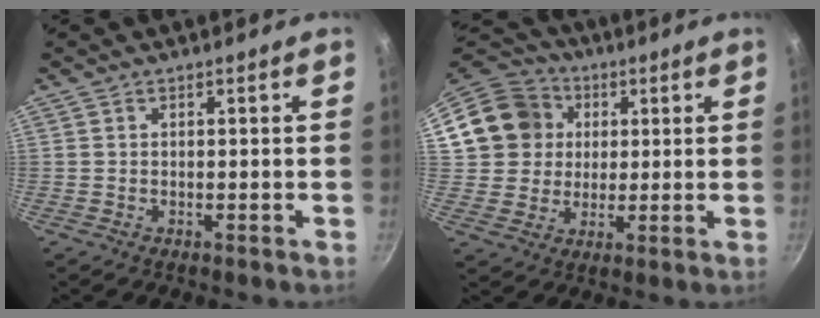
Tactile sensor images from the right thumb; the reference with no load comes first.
{"total": 15.2, "force": [3.8, 13.9, 5.0], "torque": [-0.078, 0.029, 0.068]}